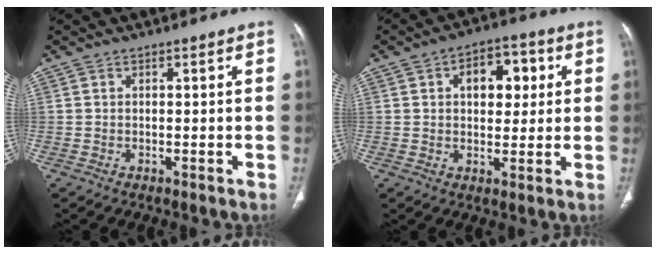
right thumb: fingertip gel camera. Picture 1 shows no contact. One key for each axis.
{"total": 9.8, "fx": 2.6, "fy": 6.1, "fz": 7.1, "tx": -0.065, "ty": 0.009, "tz": 0.036}